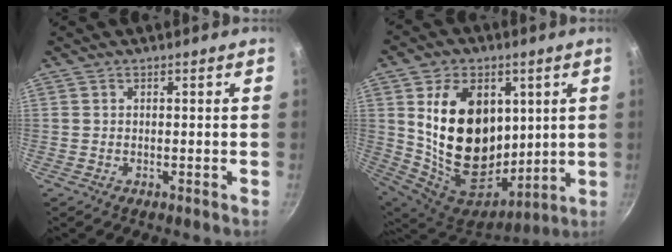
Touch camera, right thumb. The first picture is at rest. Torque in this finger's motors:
{"motor_torque": [0.17, 4.84, 2.77, 0.00, 0.71]}